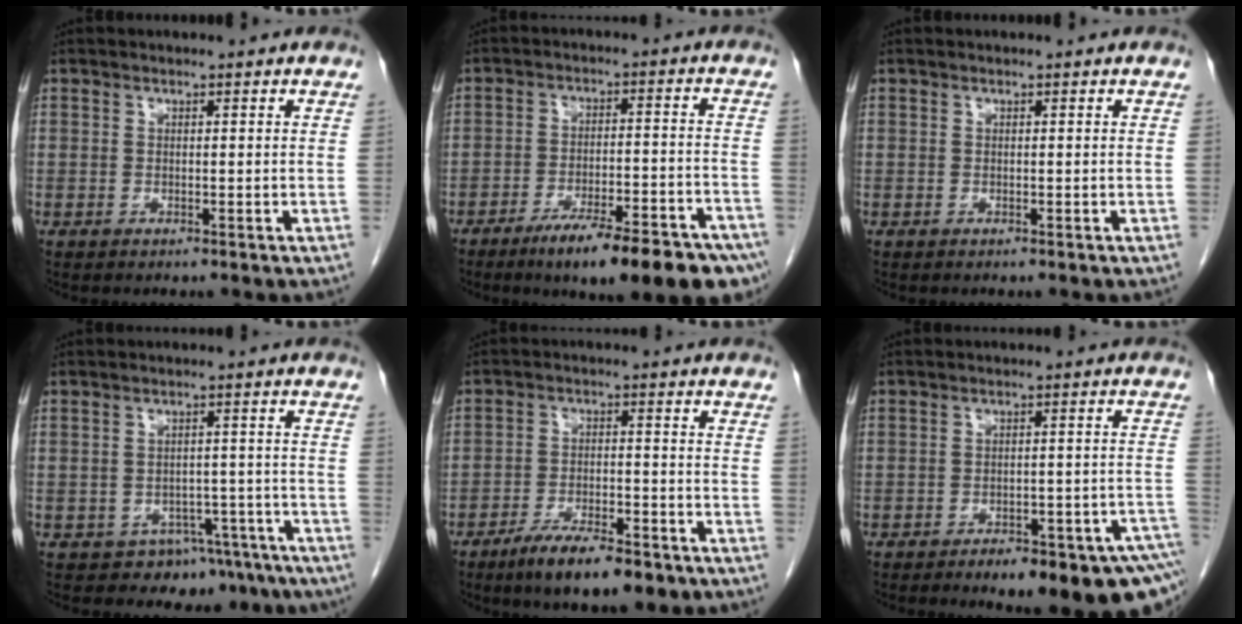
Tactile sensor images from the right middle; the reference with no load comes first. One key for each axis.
{"total": 18.1, "fx": -13.1, "fy": 3.1, "fz": 12.0, "tx": -0.107, "ty": 0.012, "tz": -0.191}
{"total": 0.0}
{"total": 9.8, "fx": -7.8, "fy": 5.8, "fz": 1.7, "tx": 0.001, "ty": 0.030, "tz": -0.090}
{"total": 10.3, "fx": -7.3, "fy": 2.9, "fz": 6.7, "tx": -0.105, "ty": -0.009, "tz": -0.118}
{"total": 14.8, "fx": -10.9, "fy": 3.4, "fz": 9.5, "tx": -0.070, "ty": 0.026, "tz": -0.137}